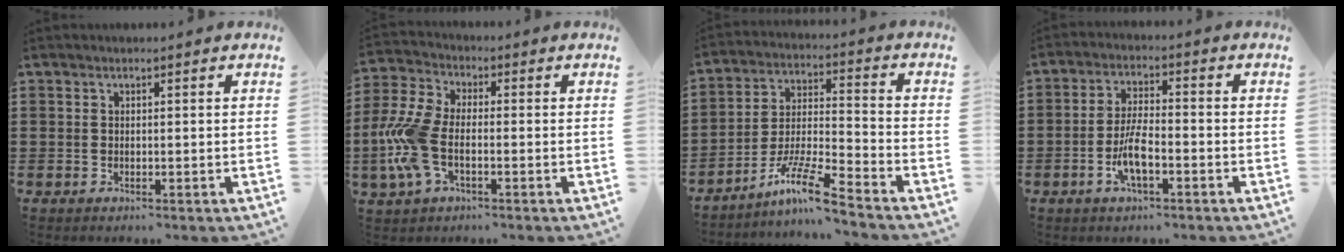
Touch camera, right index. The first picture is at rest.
{"total": 9.5, "force": [-2.2, 5.0, 7.7], "torque": [-0.198, -0.008, -0.045]}
{"total": 10.1, "force": [-8.0, 0.3, 6.2], "torque": [-0.128, 0.001, -0.159]}
{"total": 5.9, "force": [-2.4, 1.7, 5.1], "torque": [-0.110, -0.004, -0.049]}